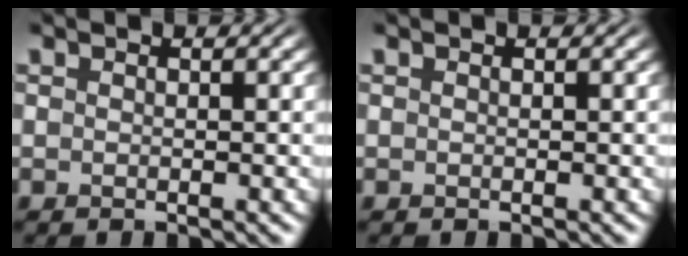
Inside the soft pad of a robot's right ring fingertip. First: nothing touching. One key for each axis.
{"total": 0.0}